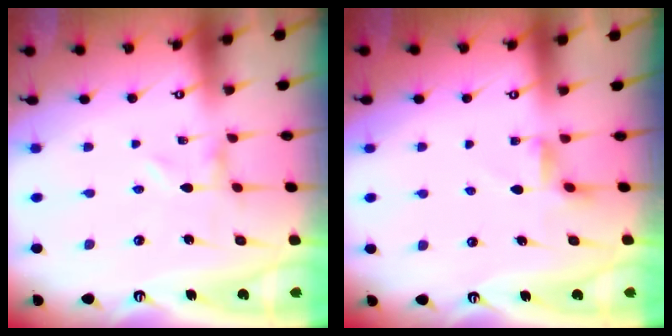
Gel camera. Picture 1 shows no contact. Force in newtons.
{"total": 3.0, "press": 2.9, "slide": 0.5}